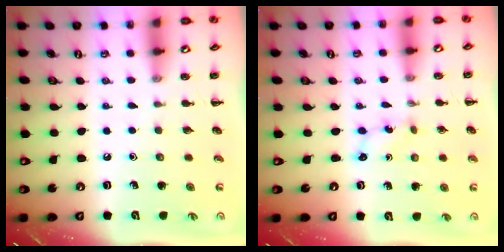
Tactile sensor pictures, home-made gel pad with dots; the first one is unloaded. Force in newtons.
{"total": 1.7, "press": 1.6, "slide": 0.6}